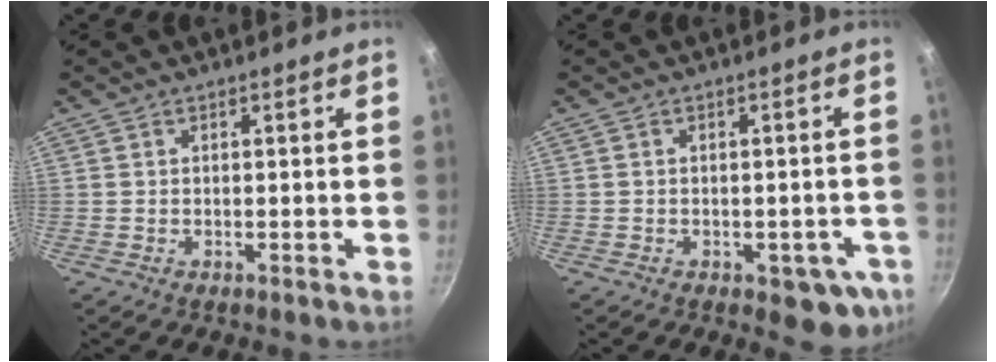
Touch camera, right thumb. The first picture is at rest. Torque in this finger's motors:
{"motor_torque": [-0.18, 0.08, -0.18, 0.10, 0.07]}